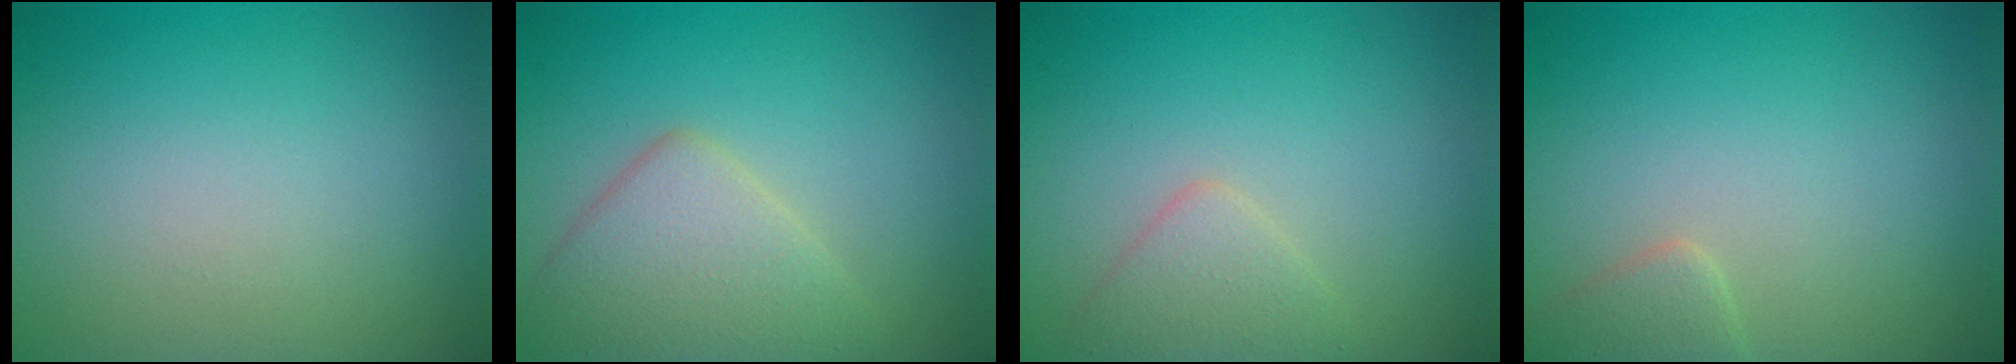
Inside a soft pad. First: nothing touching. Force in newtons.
{"total": 4.5, "press": 4.4, "slide": 0.3}
{"total": 2.1, "press": 2.1, "slide": 0.2}
{"total": 1.8, "press": 1.8, "slide": 0.1}